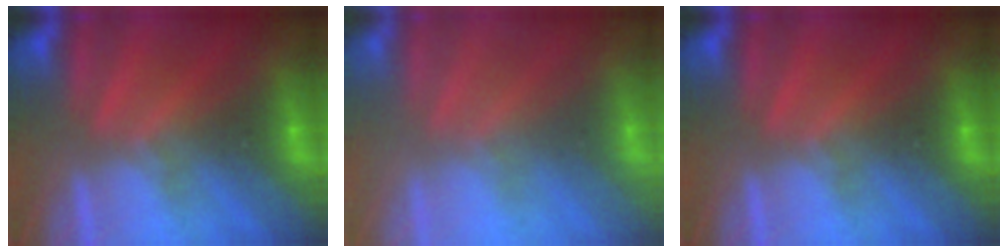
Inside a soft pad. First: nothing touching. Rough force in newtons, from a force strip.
{"total": 2.8}
{"total": 0.0}